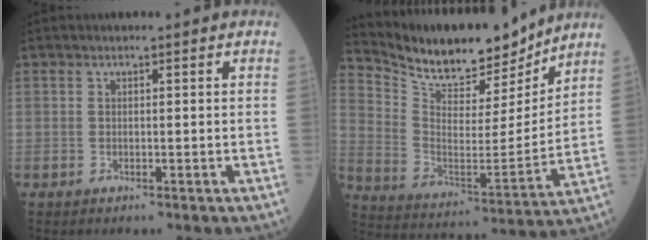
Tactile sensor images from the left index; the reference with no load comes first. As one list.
[{"total": 17.0, "force": [15.2, 5.0, 5.9], "torque": [-0.120, -0.009, 0.257]}]